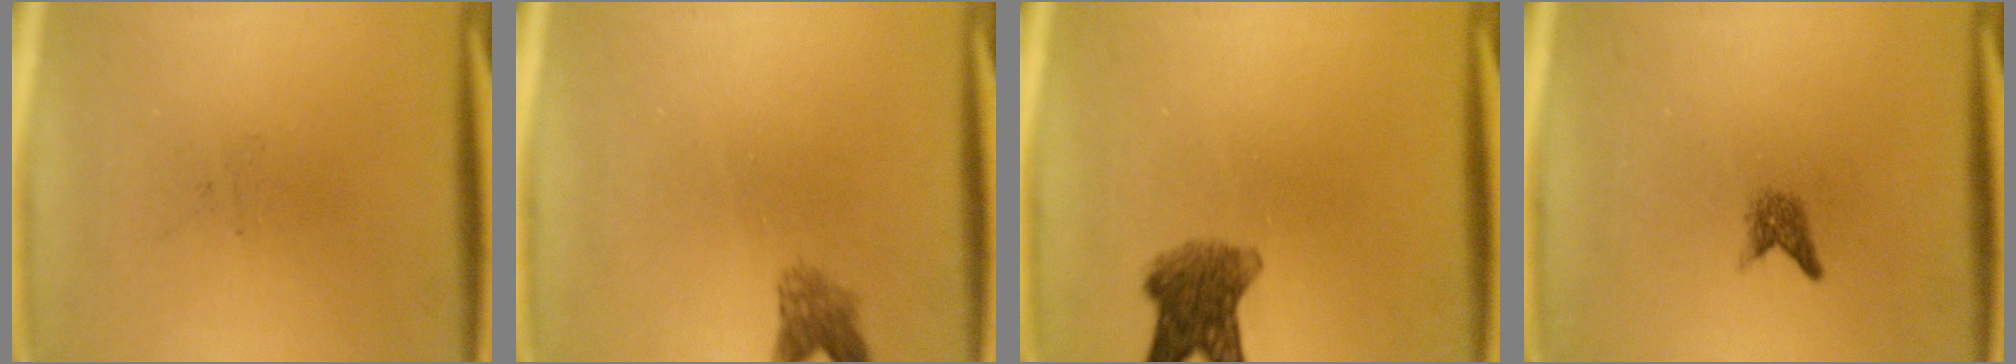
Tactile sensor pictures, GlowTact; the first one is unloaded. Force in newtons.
{"total": 2.4}
{"total": 6.1}
{"total": 1.5}